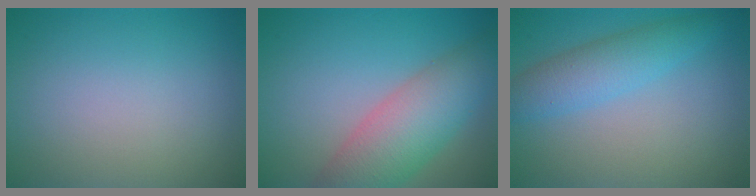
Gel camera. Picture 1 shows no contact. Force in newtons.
{"total": 7.0, "press": 7.0, "slide": 0.3}
{"total": 3.7, "press": 3.7, "slide": 0.1}